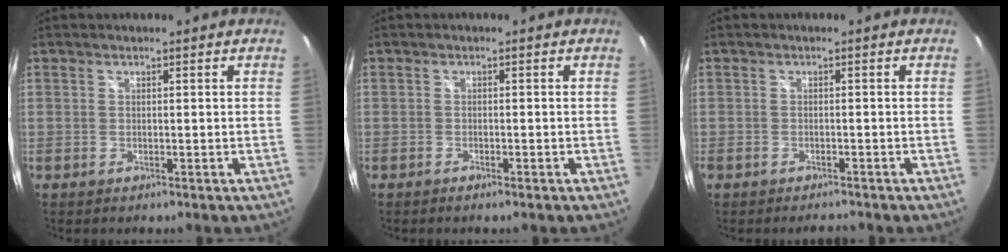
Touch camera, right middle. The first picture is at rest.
{"total": 1.1, "force": [-0.9, 0.1, 0.5], "torque": [-0.013, -0.002, -0.017]}
{"total": 2.5, "force": [-2.3, 0.8, 0.8], "torque": [-0.020, -0.008, -0.036]}